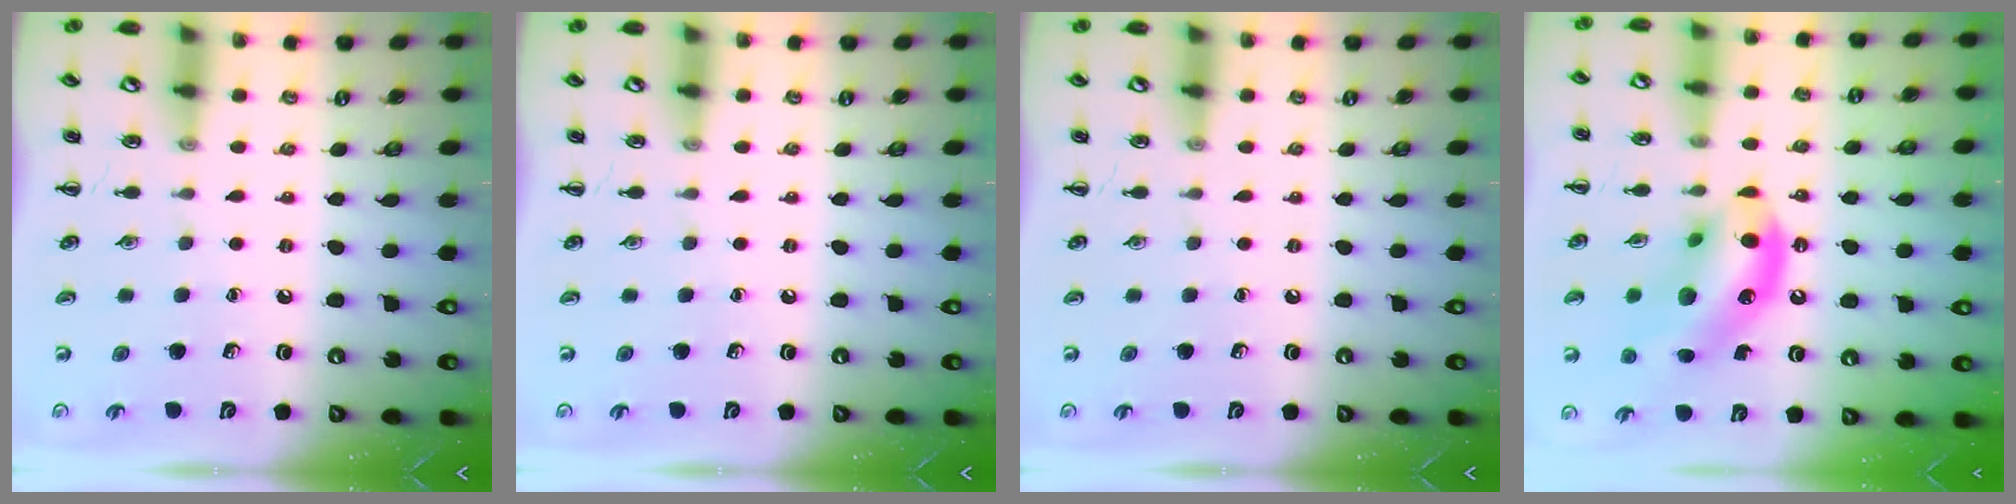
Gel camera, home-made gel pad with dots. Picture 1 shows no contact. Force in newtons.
{"total": 0.0}
{"total": 0.0}
{"total": 15.5, "press": 15.1, "slide": 3.8}